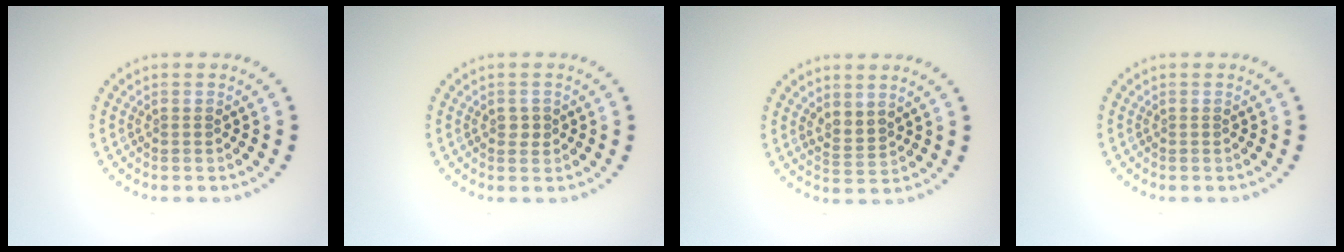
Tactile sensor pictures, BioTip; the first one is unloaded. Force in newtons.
{"total": 1.0, "press": 1.0, "slide": 0.1}
{"total": 1.8, "press": 1.4, "slide": 1.2}
{"total": 0.0}